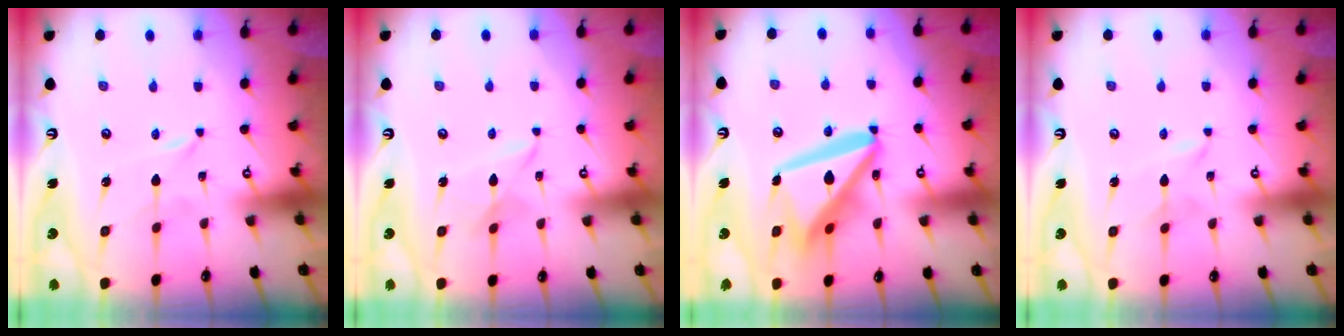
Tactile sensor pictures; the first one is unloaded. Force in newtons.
{"total": 4.0, "press": 4.0, "slide": 0.3}
{"total": 17.1, "press": 17.0, "slide": 1.7}
{"total": 1.0, "press": 1.0, "slide": 0.2}